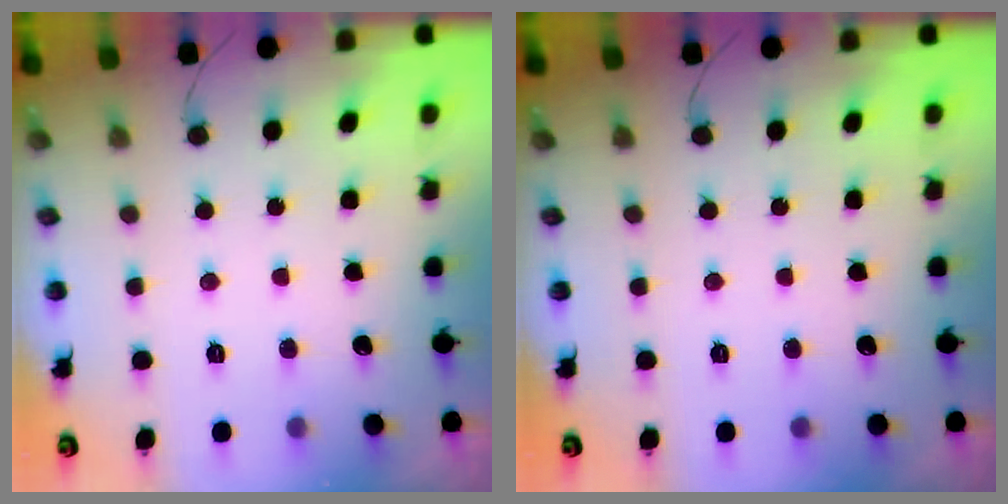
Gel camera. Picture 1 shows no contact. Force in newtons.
{"total": 0.0}